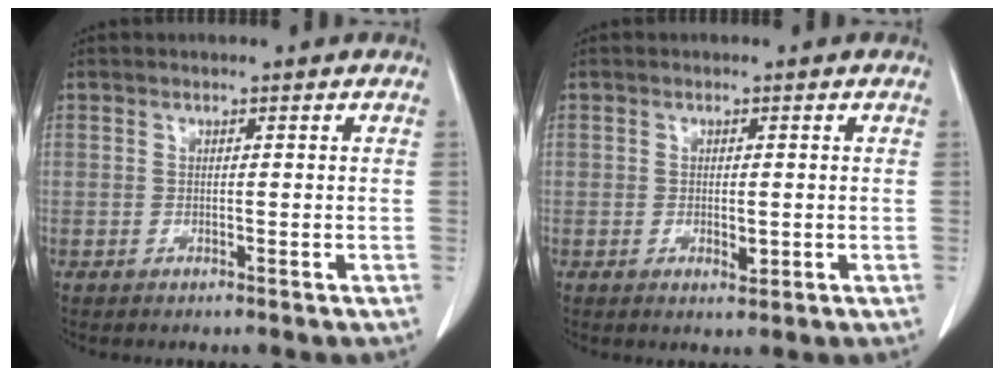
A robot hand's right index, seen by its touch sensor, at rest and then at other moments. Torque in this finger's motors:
{"motor_torque": [-0.07, 0.16, -0.02, 0.01]}